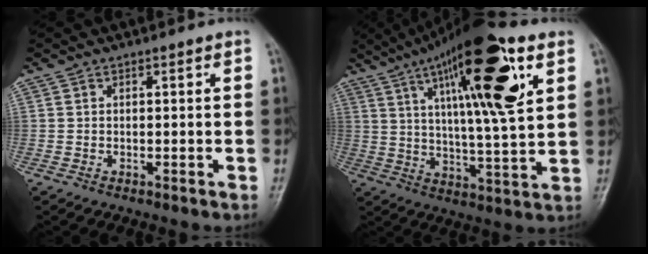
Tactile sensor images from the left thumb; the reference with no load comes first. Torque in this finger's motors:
{"motor_torque": [2.42, 1.95, 2.05, -0.72, 0.48]}